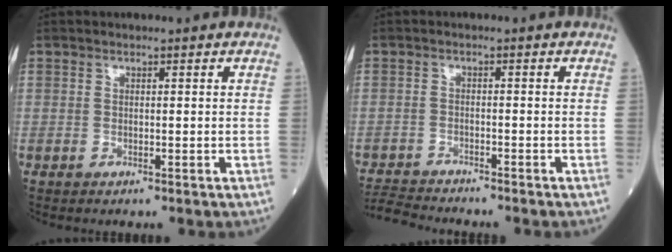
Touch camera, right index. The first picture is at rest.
{"total": 5.8, "force": [-5.8, -0.6, 0.4], "torque": [-0.006, -0.014, -0.102]}